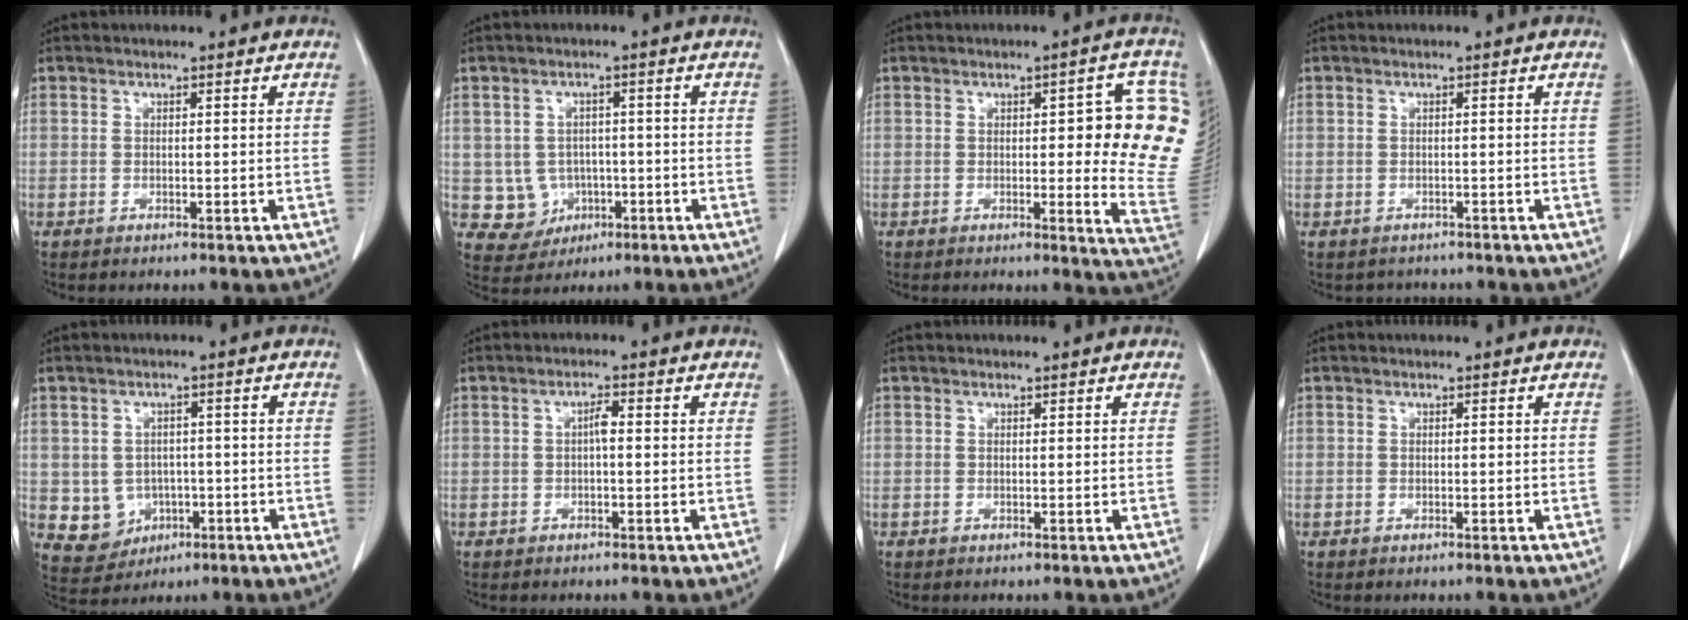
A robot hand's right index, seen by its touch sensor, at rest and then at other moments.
{"total": 5.8, "force": [-0.8, 5.7, 1.1], "torque": [-0.014, 0.007, 0.000]}
{"total": 13.4, "force": [2.0, 3.0, 12.9], "torque": [-0.122, -0.001, 0.015]}
{"total": 2.1, "force": [-1.7, 1.2, -0.3], "torque": [-0.005, 0.003, -0.026]}
{"total": 5.8, "force": [-0.9, 5.5, 1.3], "torque": [-0.020, 0.009, 0.001]}
{"total": 1.7, "force": [0.0, 0.3, 1.7], "torque": [-0.031, 0.004, 0.000]}
{"total": 0.0}
{"total": 0.0}